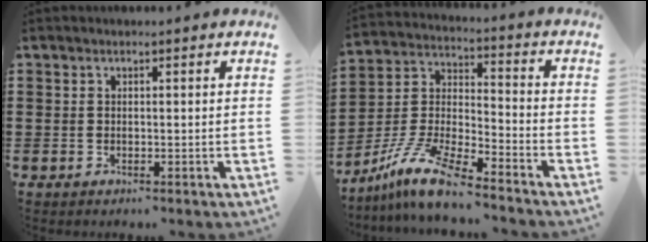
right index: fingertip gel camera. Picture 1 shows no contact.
{"total": 10.4, "force": [-8.9, 1.2, 5.4], "torque": [-0.124, 0.008, -0.180]}